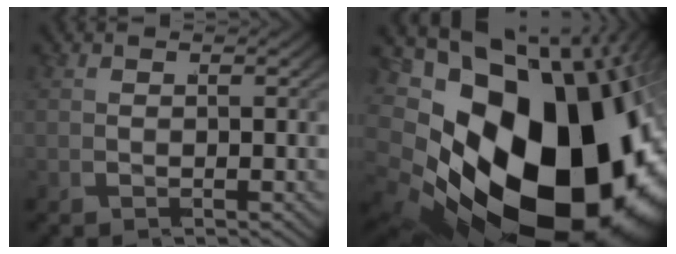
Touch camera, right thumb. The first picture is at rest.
{"total": 28.6, "force": [-3.8, 17.8, 22.1], "torque": [-0.395, -0.079, -0.012]}